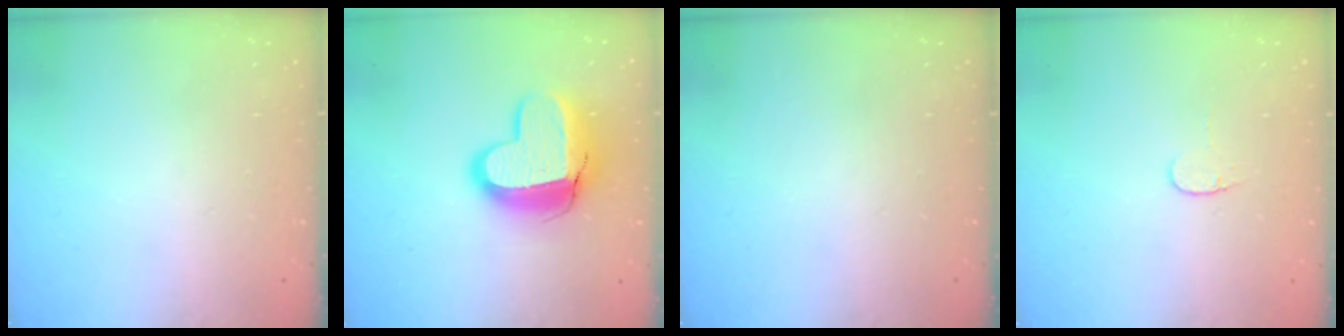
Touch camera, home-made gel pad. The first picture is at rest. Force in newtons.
{"total": 14.1, "press": 14.1, "slide": 1.1}
{"total": 0.0}
{"total": 3.4, "press": 3.4, "slide": 0.4}